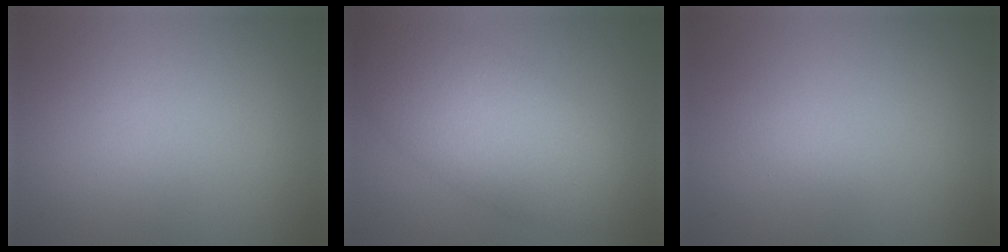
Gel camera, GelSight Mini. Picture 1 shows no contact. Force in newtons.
{"total": 8.3, "press": 8.2, "slide": 0.3}
{"total": 0.7, "press": 0.7, "slide": 0.0}